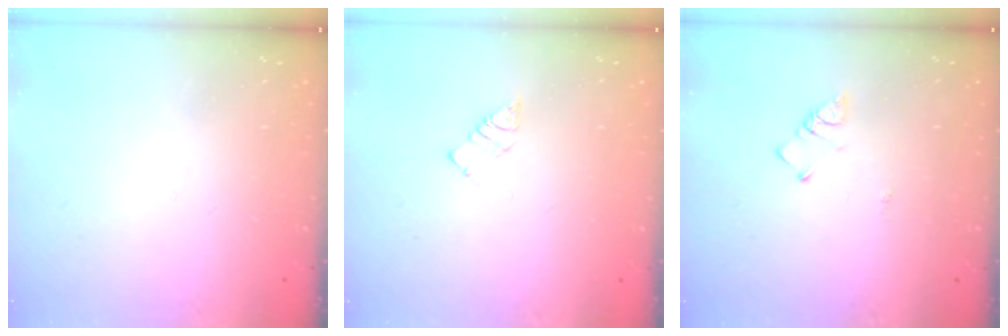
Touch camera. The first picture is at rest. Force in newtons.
{"total": 4.0, "press": 4.0, "slide": 0.0}
{"total": 2.8, "press": 2.8, "slide": 0.5}